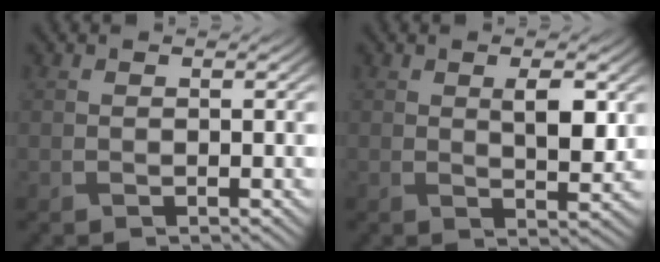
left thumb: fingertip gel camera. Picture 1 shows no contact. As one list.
[{"total": 3.5, "force": [1.2, 1.3, 3.1], "torque": [-0.063, -0.006, 0.024]}]